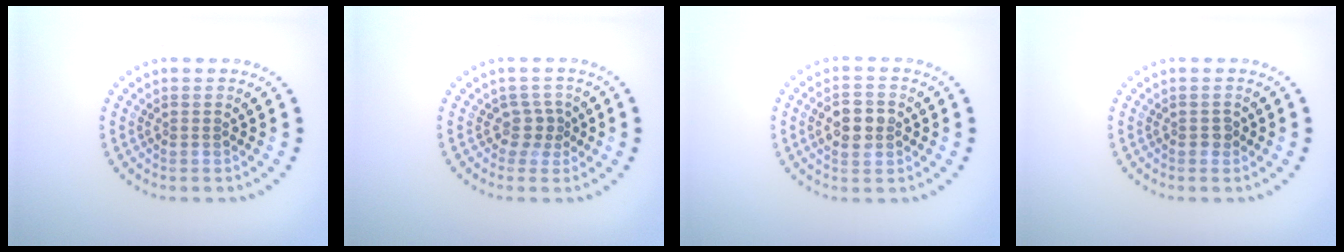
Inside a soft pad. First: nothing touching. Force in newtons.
{"total": 1.7, "press": 1.1, "slide": 1.3}
{"total": 3.2, "press": 3.2, "slide": 0.2}
{"total": 0.8, "press": 0.8, "slide": 0.2}